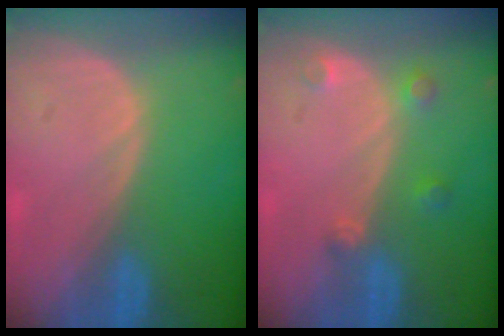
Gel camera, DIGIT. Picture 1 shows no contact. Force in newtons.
{"total": 2.6, "press": 2.6, "slide": 0.4}